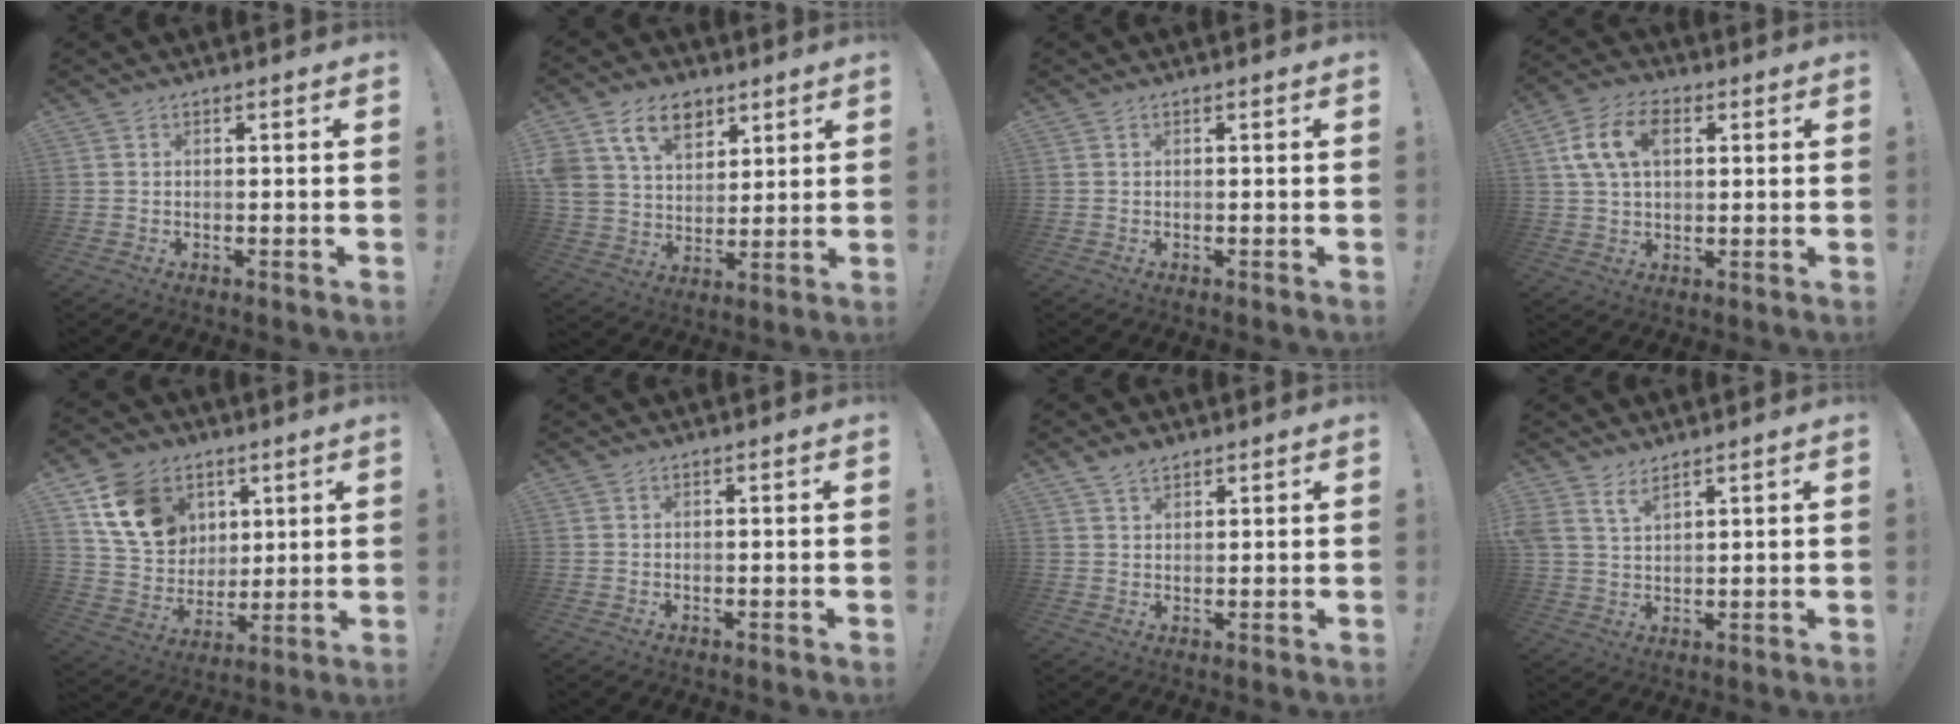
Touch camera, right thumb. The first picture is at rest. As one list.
[{"total": 14.5, "force": [8.0, 9.8, 7.1], "torque": [-0.122, -0.027, 0.154]}, {"total": 0.0}, {"total": 12.3, "force": [3.7, 7.9, 8.6], "torque": [-0.157, 0.008, 0.069]}, {"total": 16.1, "force": [7.1, 12.6, 7.1], "torque": [-0.124, -0.020, 0.146]}, {"total": 0.0}, {"total": 3.3, "force": [2.6, 1.7, 1.2], "torque": [-0.019, -0.013, 0.048]}, {"total": 4.6, "force": [3.5, 1.7, 2.4], "torque": [-0.052, -0.014, 0.068]}]